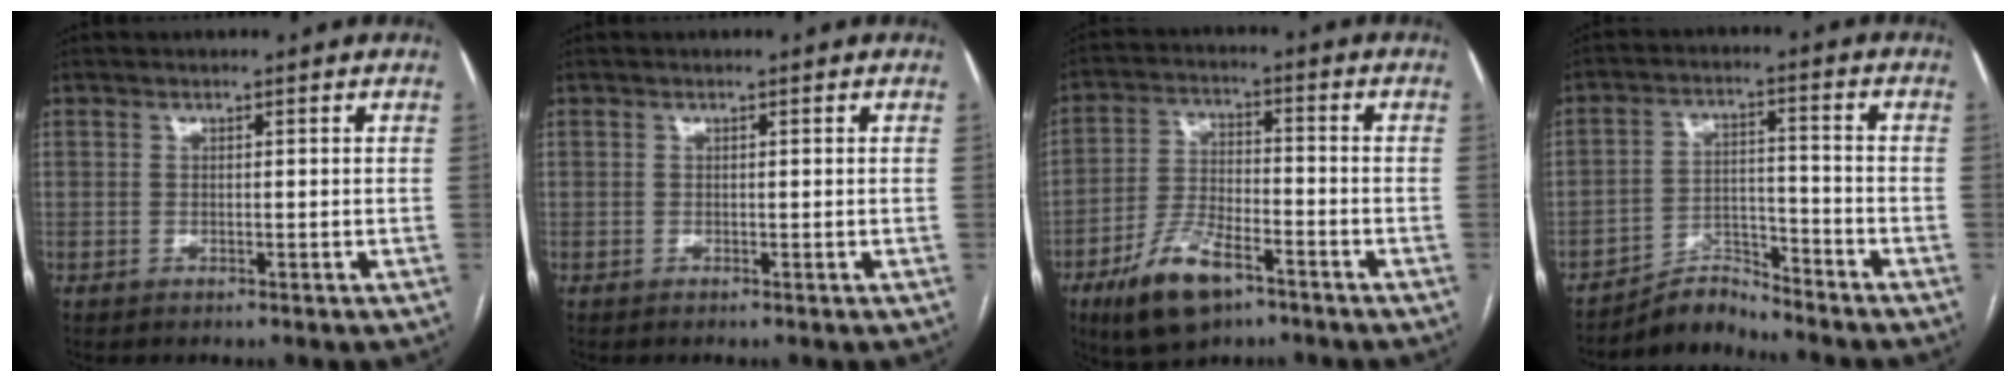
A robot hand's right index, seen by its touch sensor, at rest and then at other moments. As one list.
[{"total": 0.0}, {"total": 10.8, "force": [-6.5, 4.2, 7.6], "torque": [-0.158, -0.005, -0.114]}, {"total": 5.5, "force": [-5.4, 0.3, -0.8], "torque": [0.019, 0.011, -0.094]}]